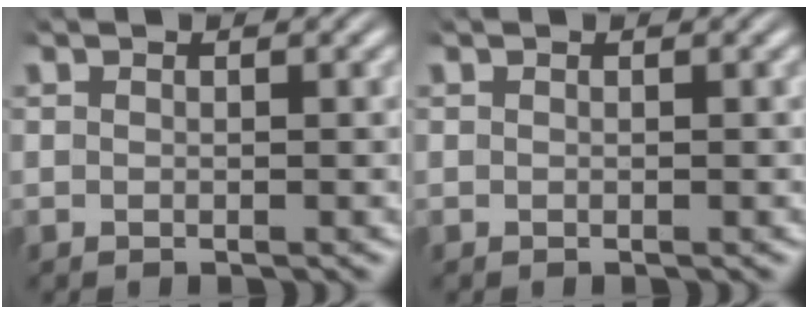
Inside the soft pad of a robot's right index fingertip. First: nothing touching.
{"total": 0.0}